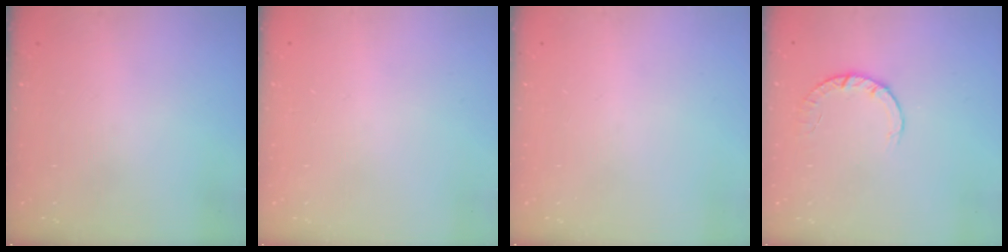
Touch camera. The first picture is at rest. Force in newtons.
{"total": 2.6, "press": 2.6, "slide": 0.2}
{"total": 0.0}
{"total": 2.8, "press": 2.8, "slide": 0.4}